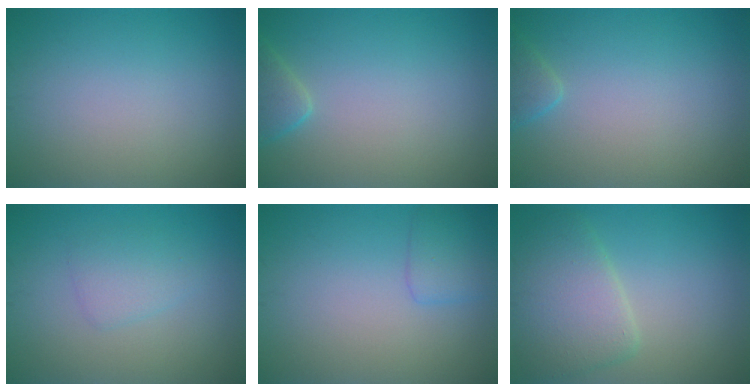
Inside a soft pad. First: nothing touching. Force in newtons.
{"total": 2.0, "press": 2.0, "slide": 0.2}
{"total": 1.4, "press": 1.4, "slide": 0.2}
{"total": 1.9, "press": 1.9, "slide": 0.0}
{"total": 2.0, "press": 1.9, "slide": 0.1}
{"total": 5.1, "press": 5.0, "slide": 0.5}